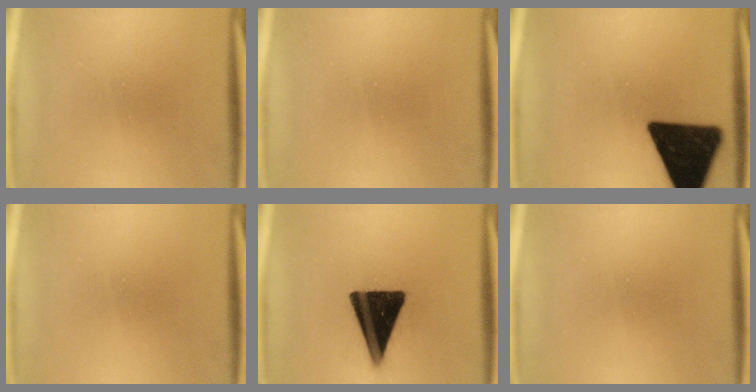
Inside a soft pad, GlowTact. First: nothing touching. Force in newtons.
{"total": 0.0}
{"total": 17.7}
{"total": 0.0}
{"total": 17.4}
{"total": 0.0}